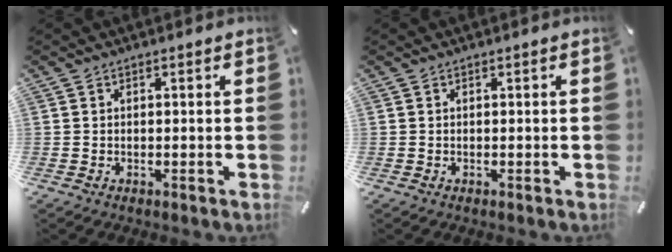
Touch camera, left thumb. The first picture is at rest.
{"total": 0.0}